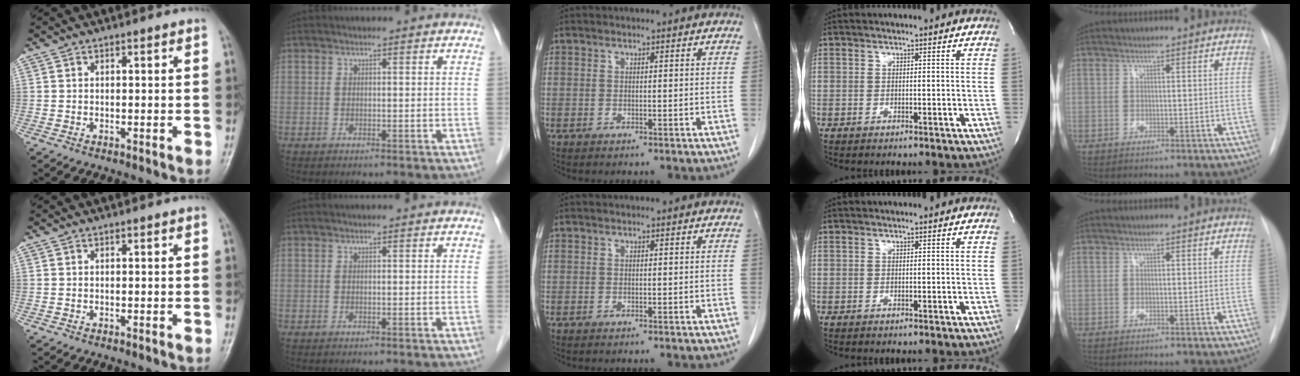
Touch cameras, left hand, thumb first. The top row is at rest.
{}